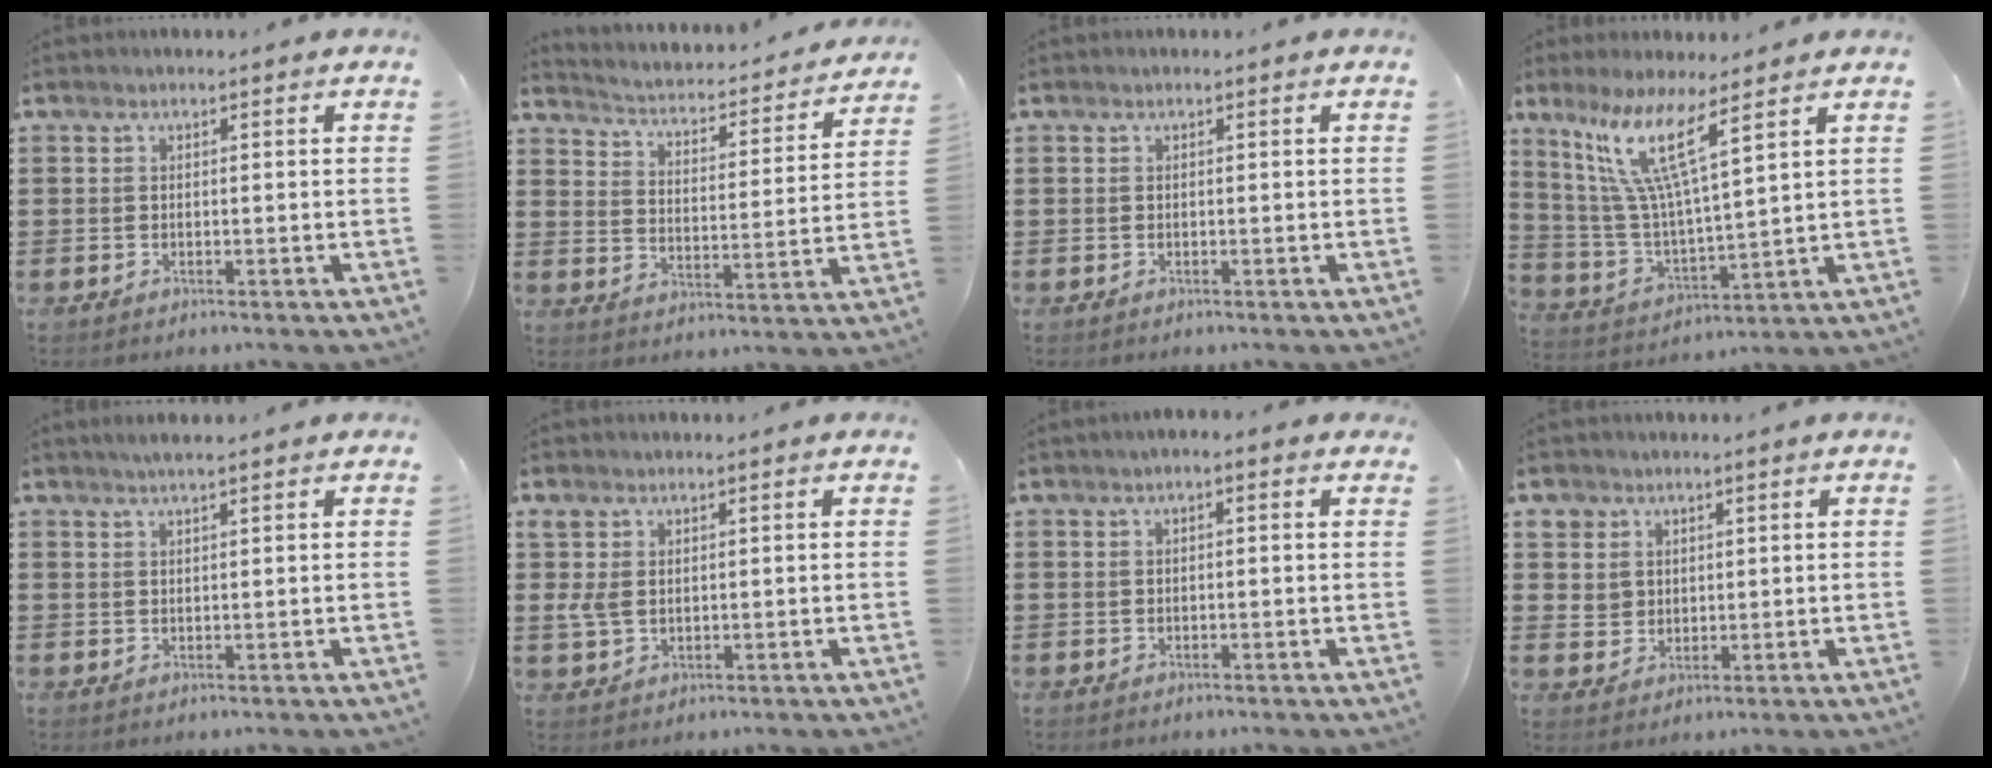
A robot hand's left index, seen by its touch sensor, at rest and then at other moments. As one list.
[{"total": 1.9, "force": [1.9, 0.2, 0.4], "torque": [-0.025, -0.029, 0.019]}, {"total": 0.0}, {"total": 11.2, "force": [7.2, 1.2, 8.5], "torque": [-0.191, -0.033, 0.121]}, {"total": 1.6, "force": [1.3, 0.0, 1.0], "torque": [-0.020, 0.002, 0.024]}, {"total": 2.9, "force": [0.9, 2.2, 1.7], "torque": [-0.050, 0.005, 0.013]}, {"total": 1.0, "force": [-0.1, 0.3, 1.0], "torque": [-0.017, 0.001, -0.003]}, {"total": 4.0, "force": [2.0, 3.5, 0.4], "torque": [-0.019, 0.010, 0.035]}]